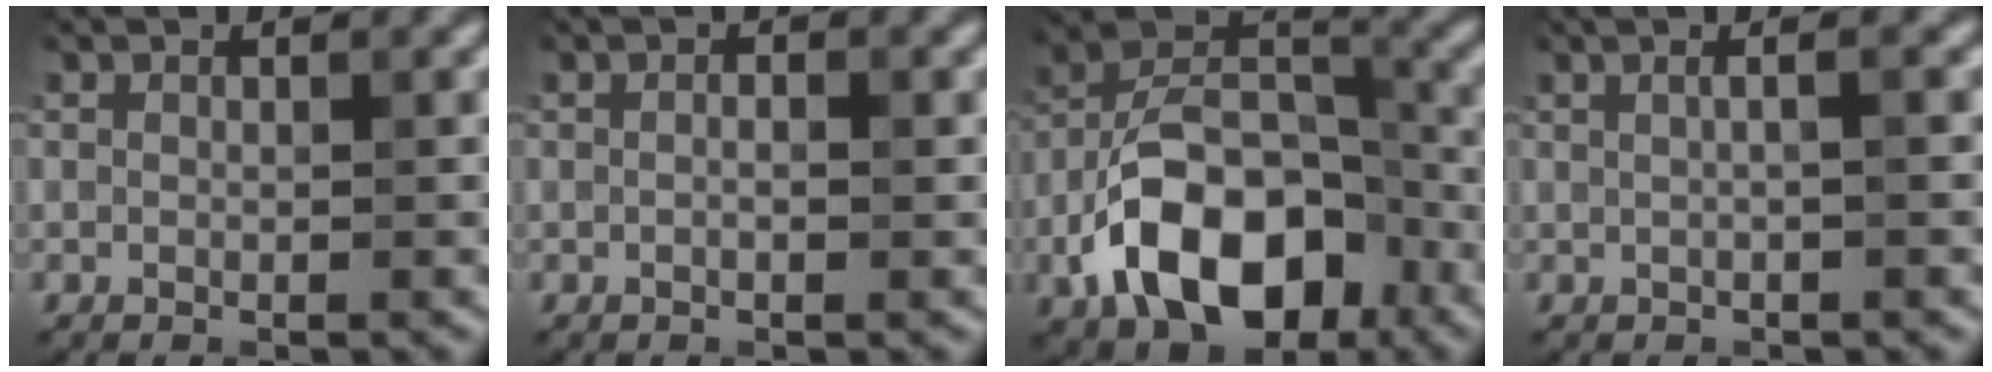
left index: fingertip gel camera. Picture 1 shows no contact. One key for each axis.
{"total": 1.6, "fx": 0.4, "fy": 0.6, "fz": 1.4, "tx": -0.004, "ty": -0.004, "tz": -0.012}
{"total": 11.2, "fx": -4.8, "fy": 6.5, "fz": 7.7, "tx": -0.129, "ty": 0.011, "tz": -0.091}
{"total": 3.5, "fx": 1.0, "fy": 1.6, "fz": 2.9, "tx": -0.015, "ty": 0.018, "tz": -0.016}